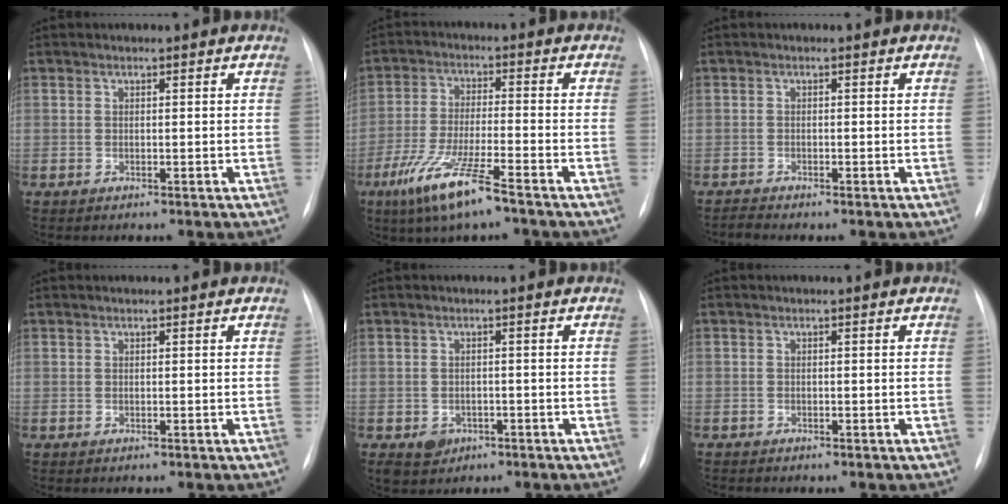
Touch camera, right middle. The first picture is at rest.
{"total": 10.0, "force": [-6.2, 0.6, 7.8], "torque": [-0.162, -0.023, -0.115]}
{"total": 0.8, "force": [-0.8, -0.1, 0.0], "torque": [-0.002, -0.003, -0.016]}
{"total": 0.0}
{"total": 3.4, "force": [-1.5, 2.8, 1.1], "torque": [-0.014, 0.003, -0.013]}
{"total": 1.2, "force": [-1.1, 0.5, 0.4], "torque": [-0.007, 0.001, -0.015]}